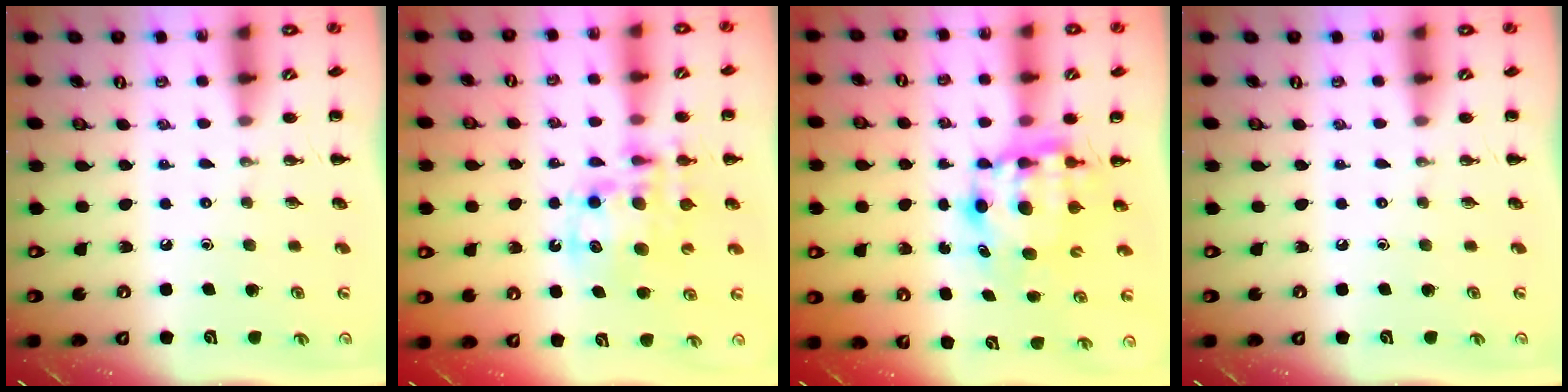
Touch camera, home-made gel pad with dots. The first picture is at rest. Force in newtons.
{"total": 13.3, "press": 12.9, "slide": 3.4}
{"total": 6.7, "press": 6.5, "slide": 1.5}
{"total": 0.0}